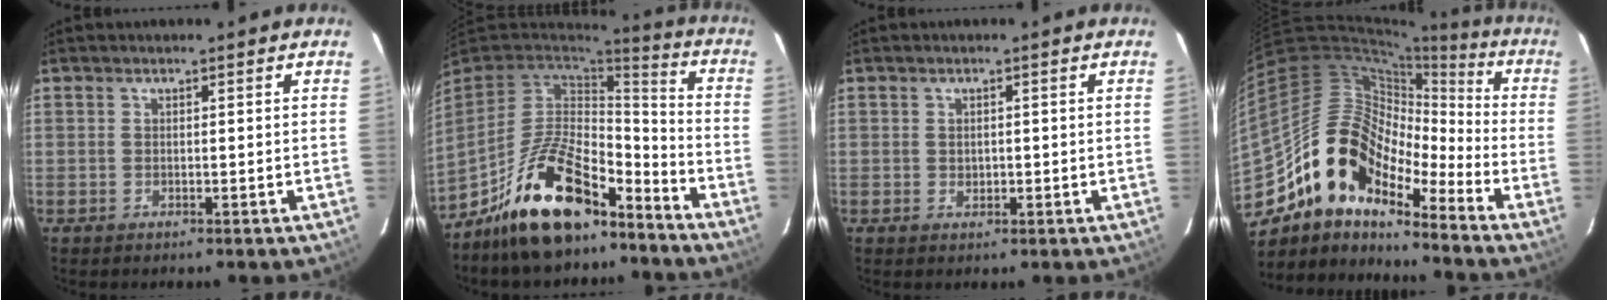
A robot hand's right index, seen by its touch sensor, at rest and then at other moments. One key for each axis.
{"total": 19.0, "fx": -13.2, "fy": 7.8, "fz": 11.3, "tx": -0.231, "ty": 0.010, "tz": -0.221}
{"total": 1.2, "fx": 0.0, "fy": 1.1, "fz": 0.6, "tx": -0.007, "ty": 0.002, "tz": 0.002}
{"total": 16.6, "fx": -11.2, "fy": 8.5, "fz": 8.8, "tx": -0.166, "ty": 0.011, "tz": -0.219}